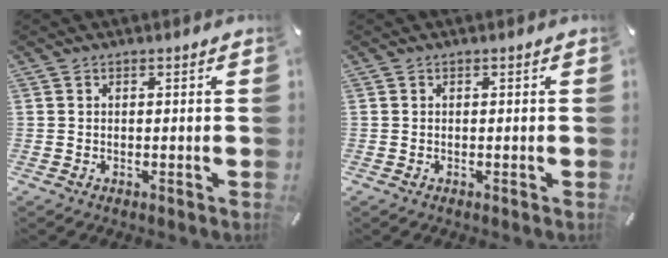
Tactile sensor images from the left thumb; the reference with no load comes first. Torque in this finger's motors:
{"motor_torque": [0.00, 0.00, 0.00, 0.00, 0.00]}